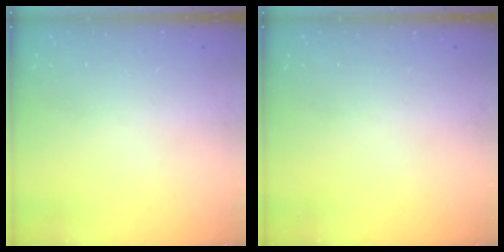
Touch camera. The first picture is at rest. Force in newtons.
{"total": 0.0}